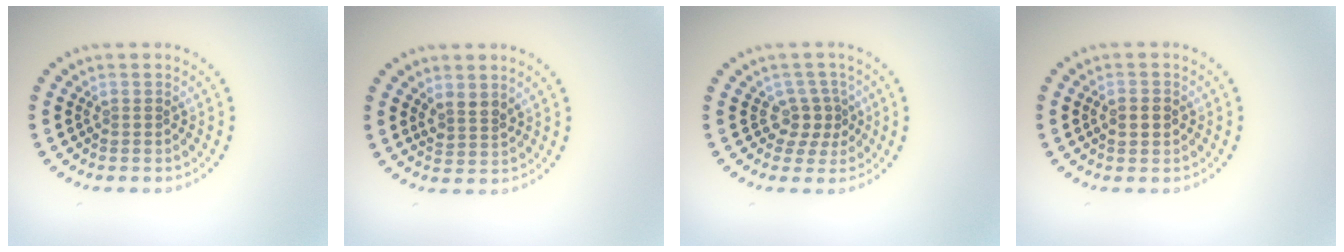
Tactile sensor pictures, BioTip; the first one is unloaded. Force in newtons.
{"total": 1.8, "press": 1.4, "slide": 1.1}
{"total": 2.4, "press": 1.7, "slide": 1.7}
{"total": 2.2, "press": 2.2, "slide": 0.1}